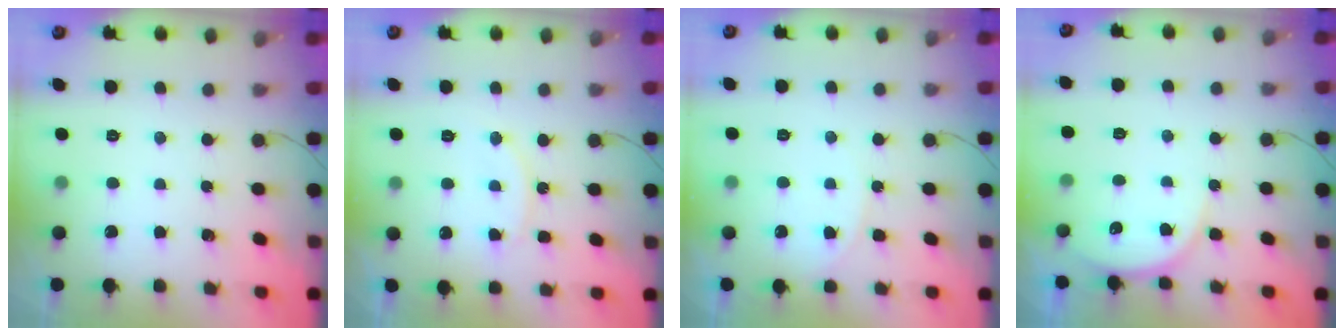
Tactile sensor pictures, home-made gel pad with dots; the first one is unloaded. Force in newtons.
{"total": 8.4, "press": 8.4, "slide": 0.6}
{"total": 5.7, "press": 5.7, "slide": 0.4}
{"total": 7.0, "press": 7.0, "slide": 0.3}